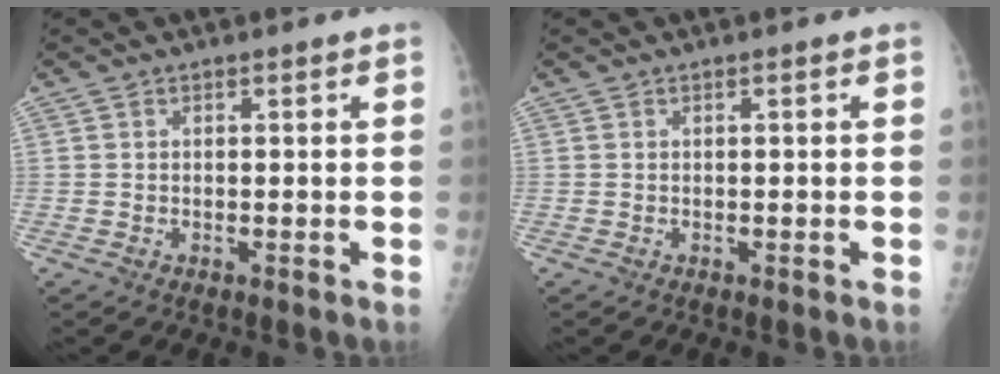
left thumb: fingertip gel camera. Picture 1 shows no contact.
{"total": 0.5, "force": [0.1, 0.1, 0.5], "torque": [-0.010, 0.000, 0.003]}